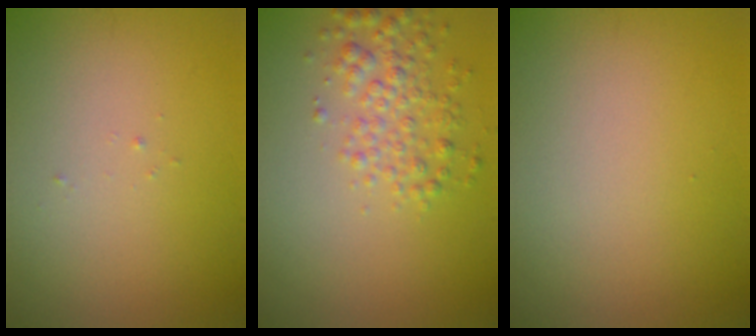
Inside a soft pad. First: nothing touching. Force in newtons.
{"total": 3.0, "press": 3.0, "slide": 0.1}
{"total": 0.0}